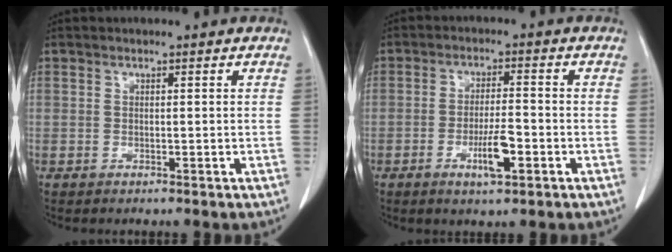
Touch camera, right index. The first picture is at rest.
{"total": 5.6, "force": [-2.2, 1.0, 5.0], "torque": [-0.091, -0.003, -0.037]}